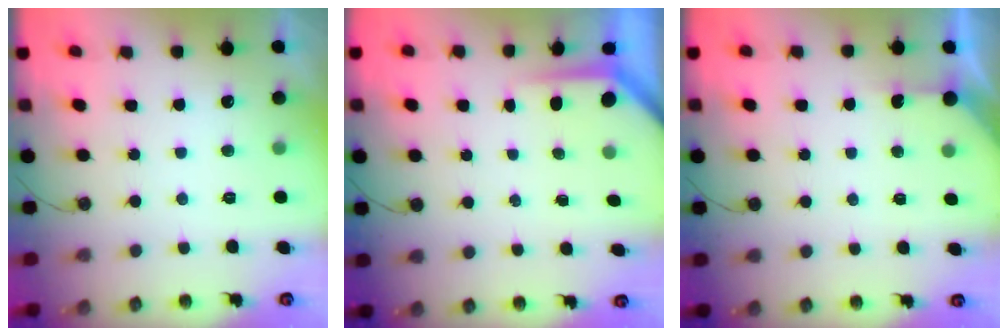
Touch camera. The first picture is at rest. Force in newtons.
{"total": 3.9, "press": 3.9, "slide": 0.2}
{"total": 2.0, "press": 1.9, "slide": 0.2}